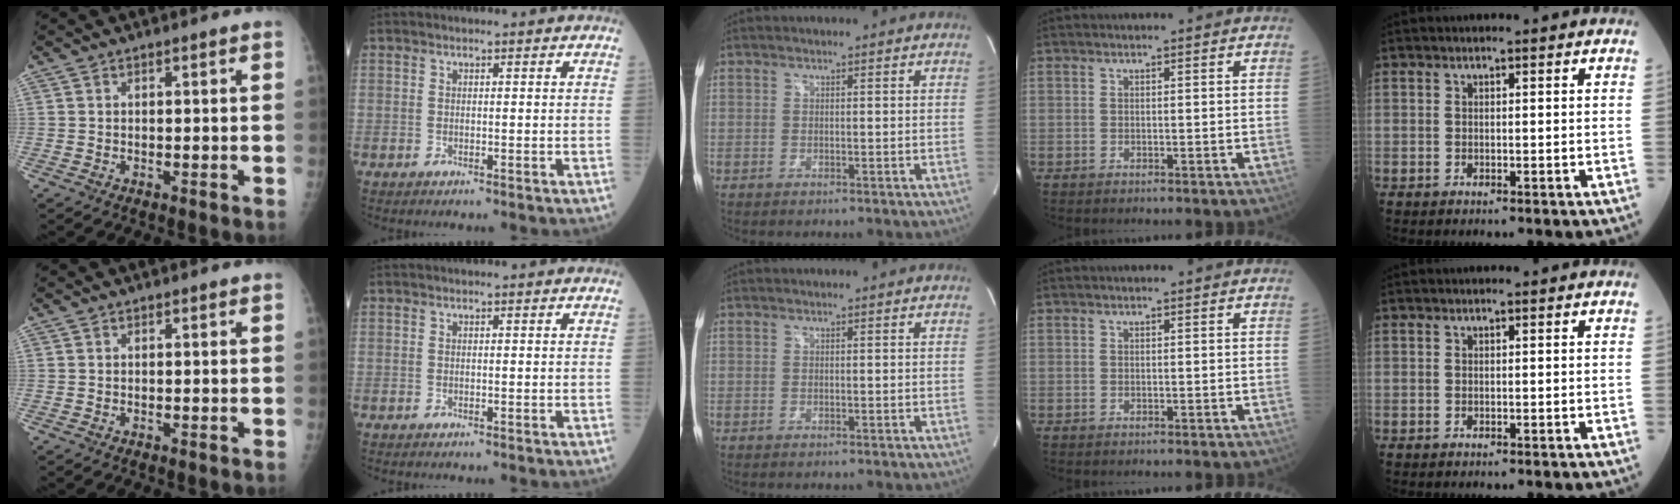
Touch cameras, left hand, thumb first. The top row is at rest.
{}